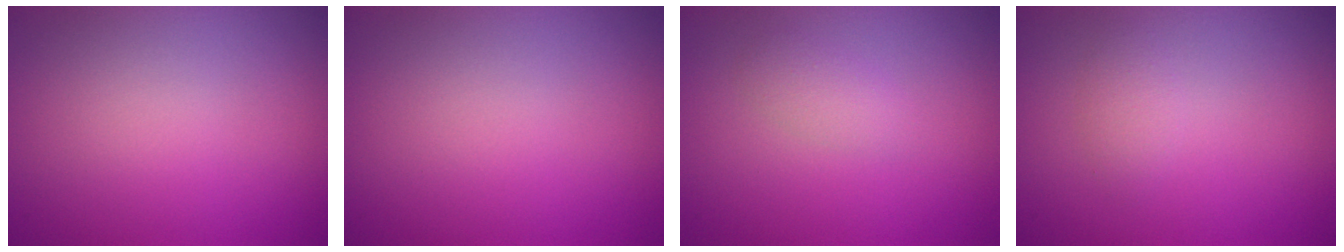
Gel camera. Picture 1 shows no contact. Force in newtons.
{"total": 0.0}
{"total": 1.4, "press": 1.4, "slide": 0.1}
{"total": 0.9, "press": 0.9, "slide": 0.0}